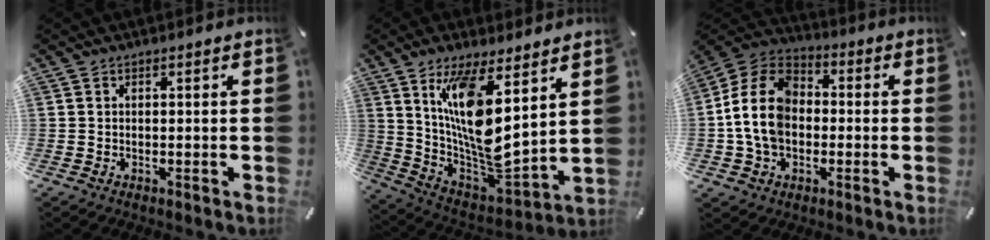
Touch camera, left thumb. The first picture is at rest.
{"total": 15.8, "force": [7.7, 5.1, 12.9], "torque": [-0.273, -0.070, 0.130]}
{"total": 12.9, "force": [-1.8, 10.3, 7.5], "torque": [-0.184, 0.029, -0.035]}